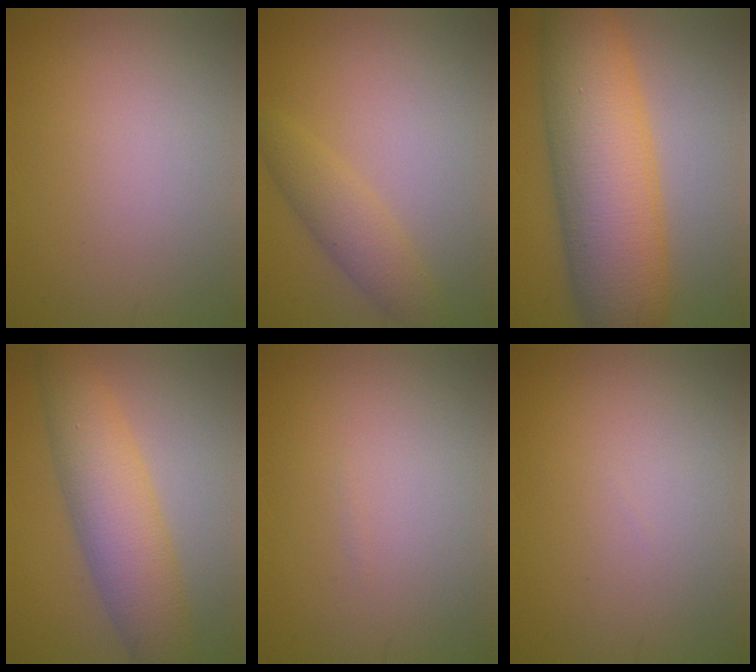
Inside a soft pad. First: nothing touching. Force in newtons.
{"total": 3.0, "press": 3.0, "slide": 0.1}
{"total": 11.3, "press": 11.3, "slide": 0.2}
{"total": 6.5, "press": 6.5, "slide": 0.0}
{"total": 0.0}
{"total": 0.0}